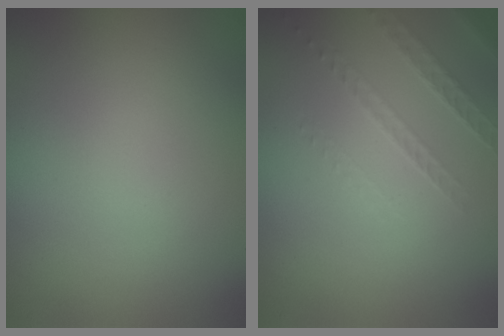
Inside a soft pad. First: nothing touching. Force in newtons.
{"total": 1.3, "press": 0.9, "slide": 0.9}